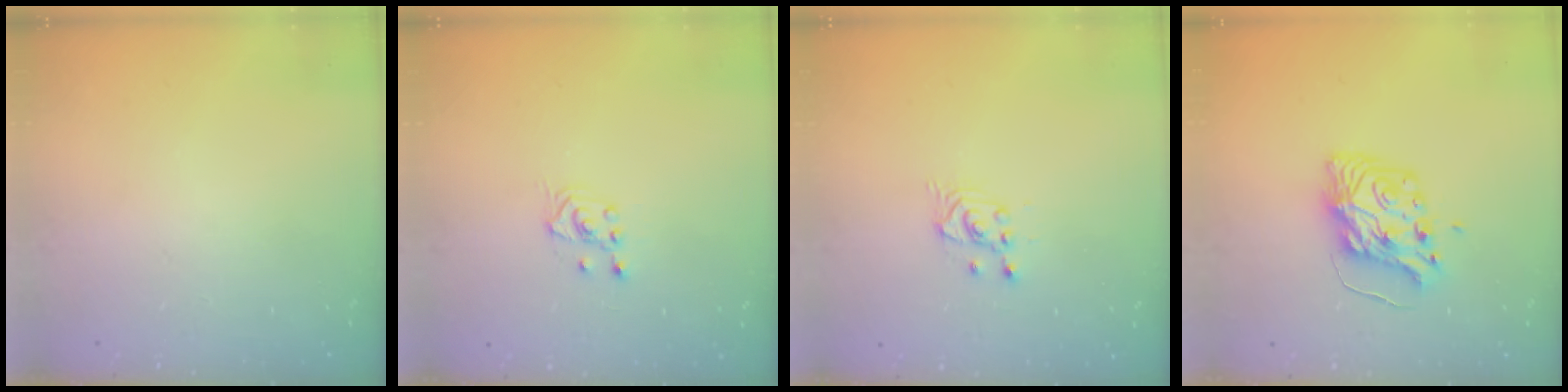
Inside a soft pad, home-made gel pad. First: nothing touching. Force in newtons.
{"total": 2.1, "press": 2.0, "slide": 0.8}
{"total": 2.6, "press": 2.5, "slide": 0.3}
{"total": 8.9, "press": 8.9, "slide": 0.3}